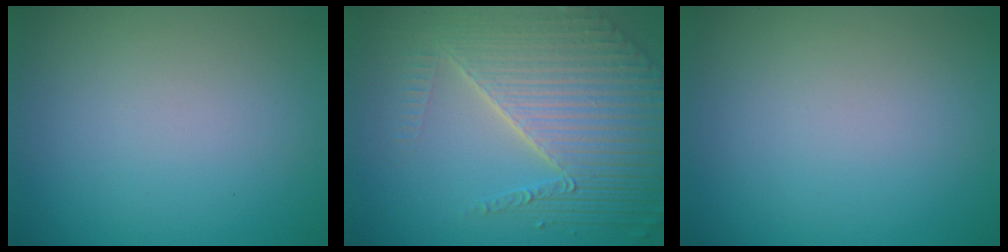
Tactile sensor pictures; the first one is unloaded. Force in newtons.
{"total": 8.3, "press": 5.6, "slide": 6.1}
{"total": 0.0}